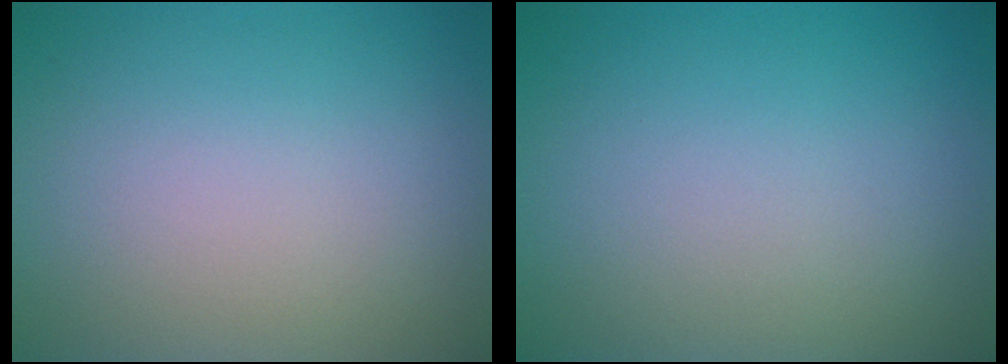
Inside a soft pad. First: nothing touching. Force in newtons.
{"total": 0.0}